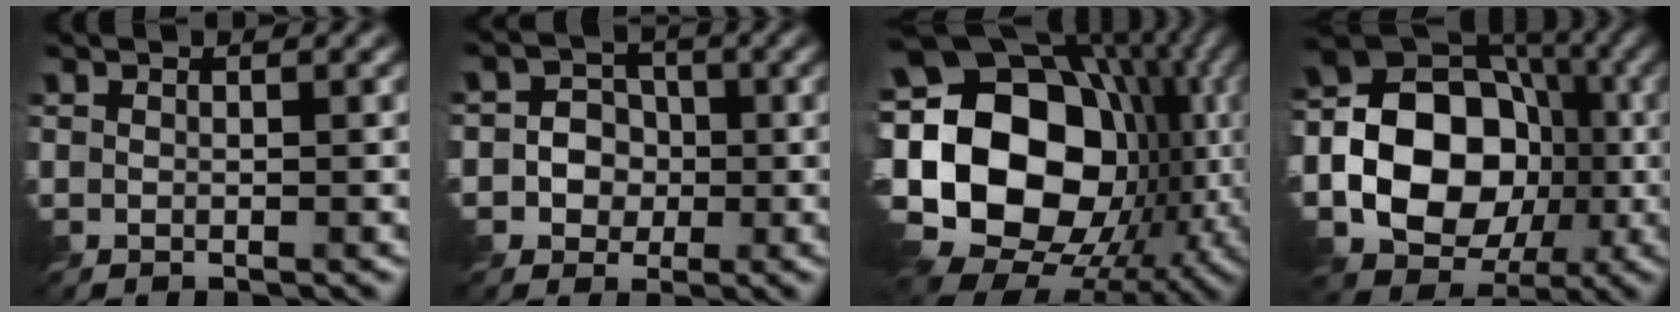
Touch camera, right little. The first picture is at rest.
{"total": 4.1, "force": [-0.8, 3.8, 1.2], "torque": [-0.003, 0.012, -0.035]}
{"total": 22.7, "force": [-3.2, 16.3, 15.5], "torque": [-0.304, 0.023, -0.083]}
{"total": 14.8, "force": [-2.9, 11.7, 8.6], "torque": [-0.132, -0.006, -0.063]}